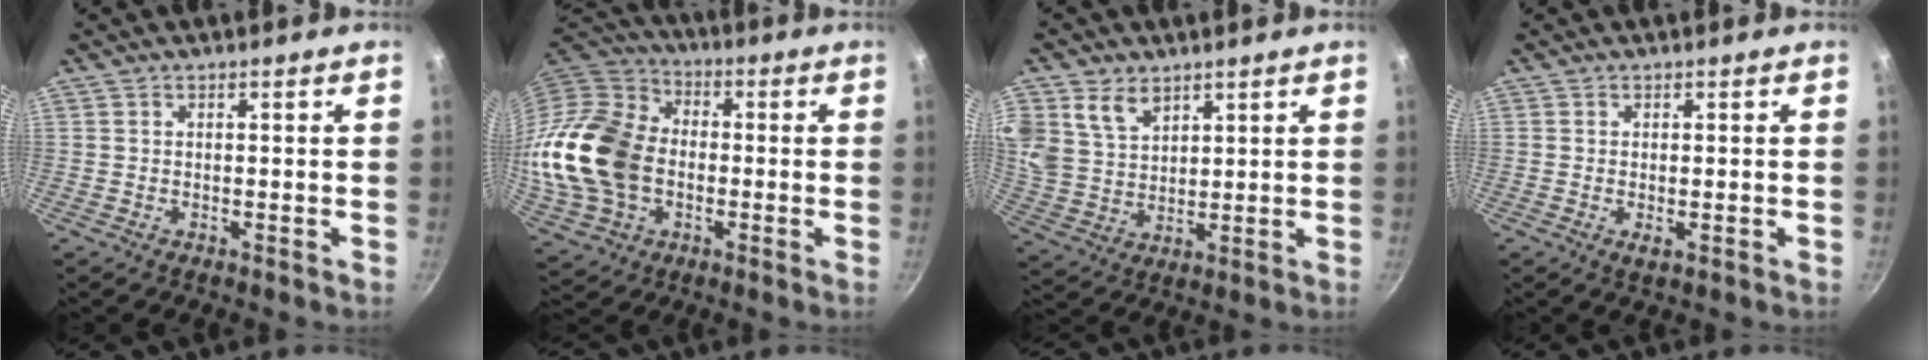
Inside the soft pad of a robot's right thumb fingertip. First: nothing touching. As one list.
[{"total": 21.4, "force": [-2.0, 15.8, 14.2], "torque": [-0.272, 0.034, -0.034]}, {"total": 9.3, "force": [5.0, 6.6, 4.4], "torque": [-0.072, -0.022, 0.106]}, {"total": 1.6, "force": [-0.3, 0.6, 1.5], "torque": [-0.028, -0.005, -0.003]}]